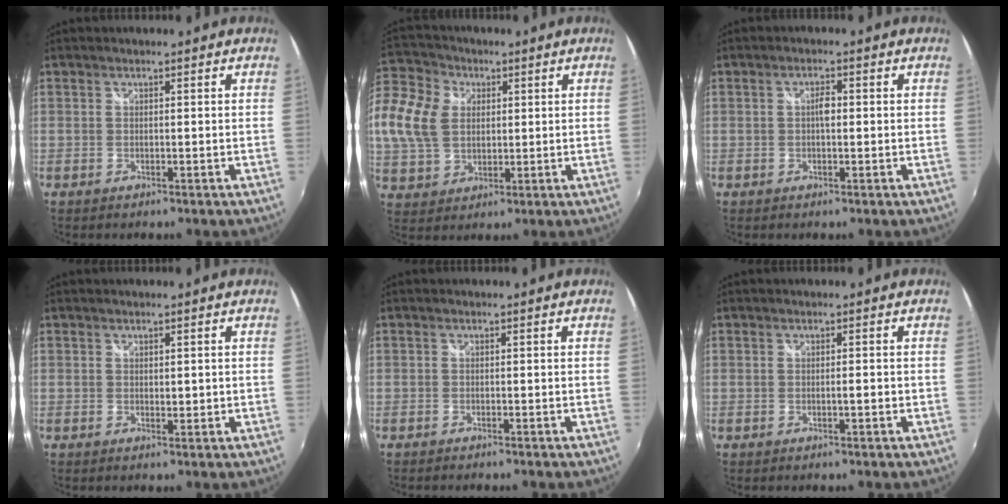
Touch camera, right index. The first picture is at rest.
{"total": 18.9, "force": [4.3, 14.8, 10.9], "torque": [-0.286, 0.046, 0.084]}
{"total": 1.9, "force": [0.0, 0.8, 1.8], "torque": [-0.031, 0.005, -0.002]}
{"total": 1.3, "force": [0.3, 0.7, 1.0], "torque": [-0.014, -0.001, 0.006]}
{"total": 1.0, "force": [-1.0, 0.2, 0.2], "torque": [-0.007, -0.007, -0.019]}
{"total": 1.3, "force": [-0.2, 0.2, 1.2], "torque": [-0.018, 0.000, -0.005]}